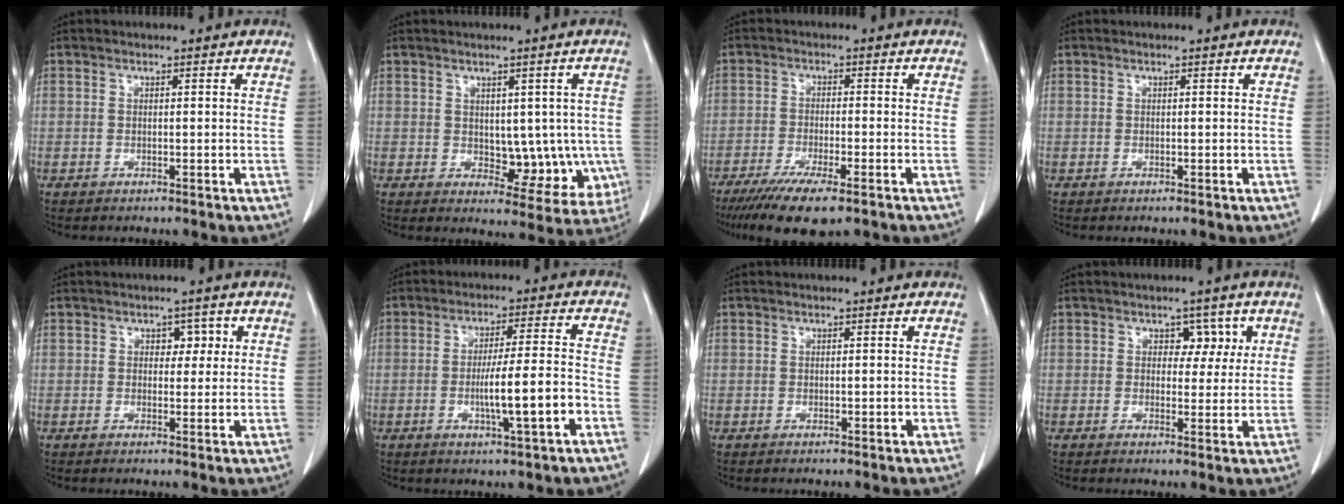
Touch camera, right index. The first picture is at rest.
{"total": 8.1, "force": [-0.4, 4.8, 6.6], "torque": [-0.058, 0.005, 0.010]}
{"total": 9.8, "force": [-6.8, 1.4, 6.9], "torque": [-0.111, -0.022, -0.106]}
{"total": 0.0}
{"total": 2.6, "force": [0.9, 1.8, 1.8], "torque": [-0.015, 0.008, 0.010]}
{"total": 8.9, "force": [-2.9, -0.1, 8.4], "torque": [-0.140, 0.001, -0.047]}
{"total": 0.0}
{"total": 3.6, "force": [1.3, 2.5, 2.2], "torque": [-0.016, 0.007, 0.017]}